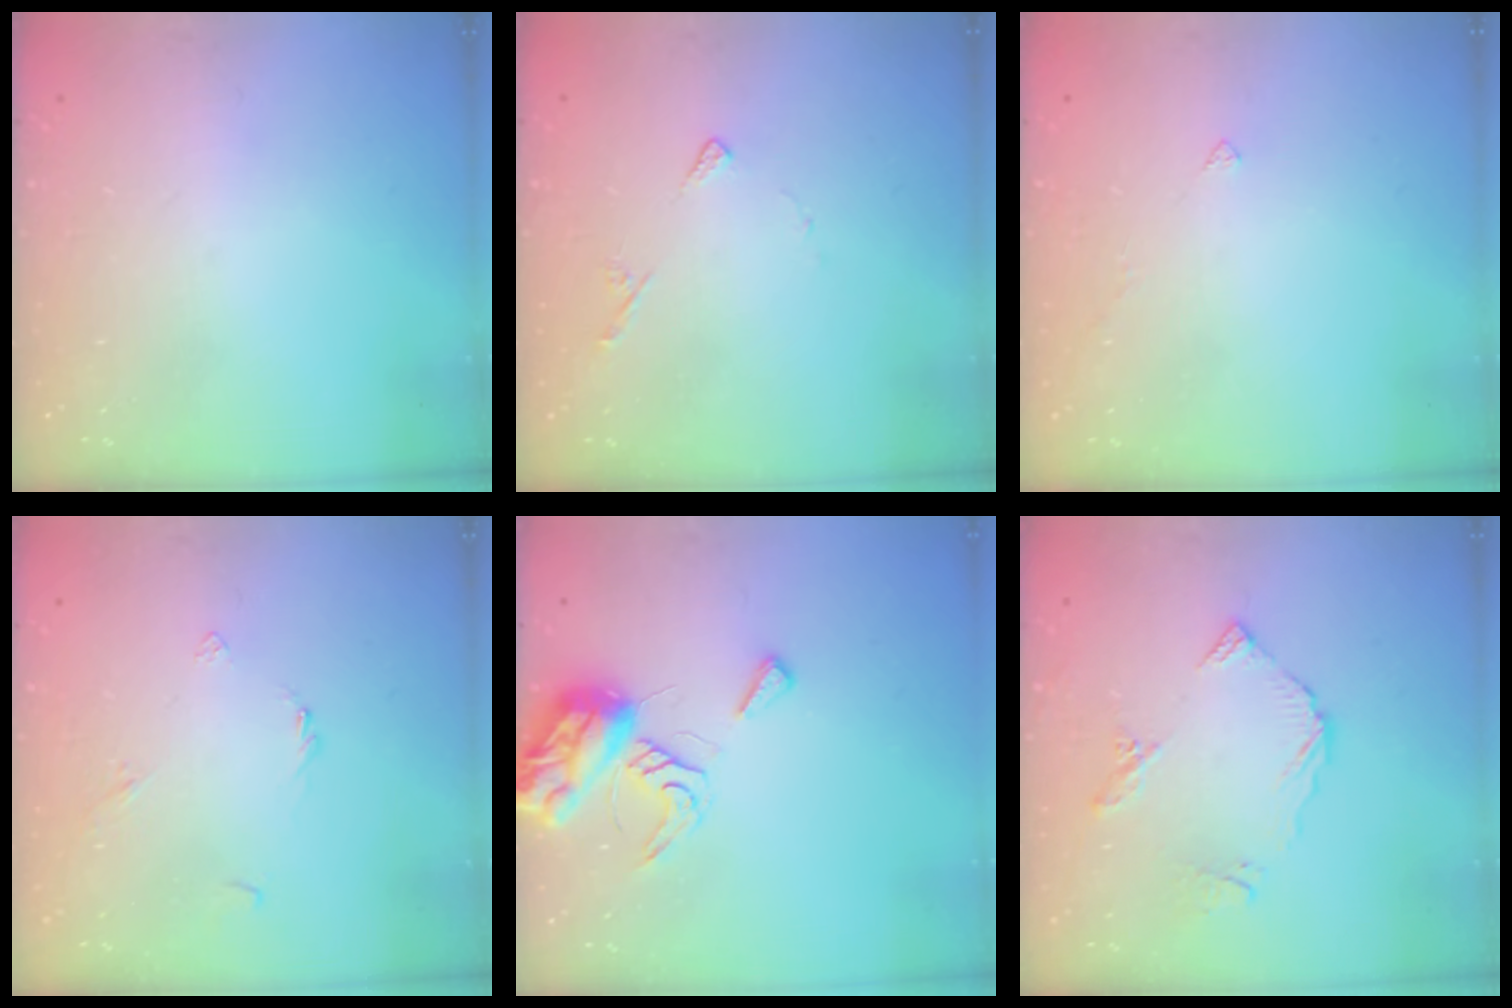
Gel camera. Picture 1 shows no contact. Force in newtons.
{"total": 5.3, "press": 5.3, "slide": 0.6}
{"total": 1.9, "press": 1.8, "slide": 0.4}
{"total": 2.4, "press": 2.4, "slide": 0.5}
{"total": 8.6, "press": 8.5, "slide": 1.0}
{"total": 8.0, "press": 7.9, "slide": 0.8}